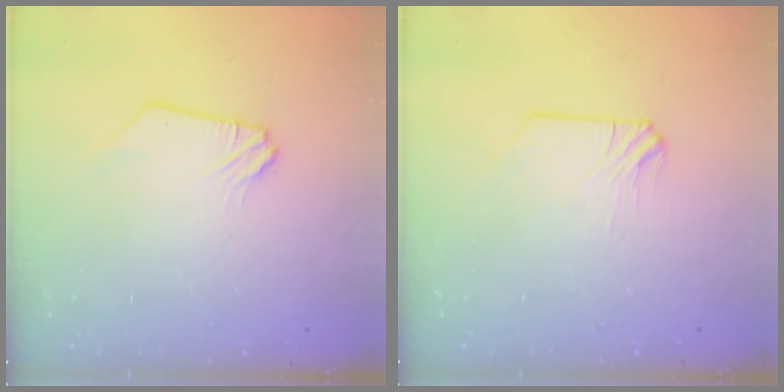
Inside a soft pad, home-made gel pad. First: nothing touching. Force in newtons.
{"total": 0.0}